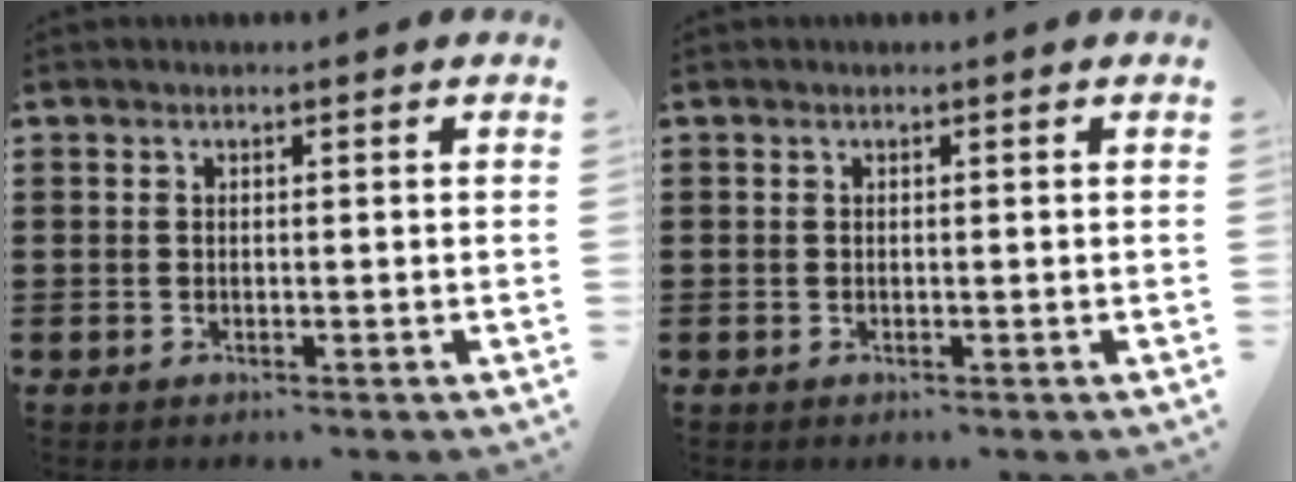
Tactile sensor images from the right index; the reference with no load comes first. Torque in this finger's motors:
{"motor_torque": [0.00, 0.00, 0.00, 0.00]}